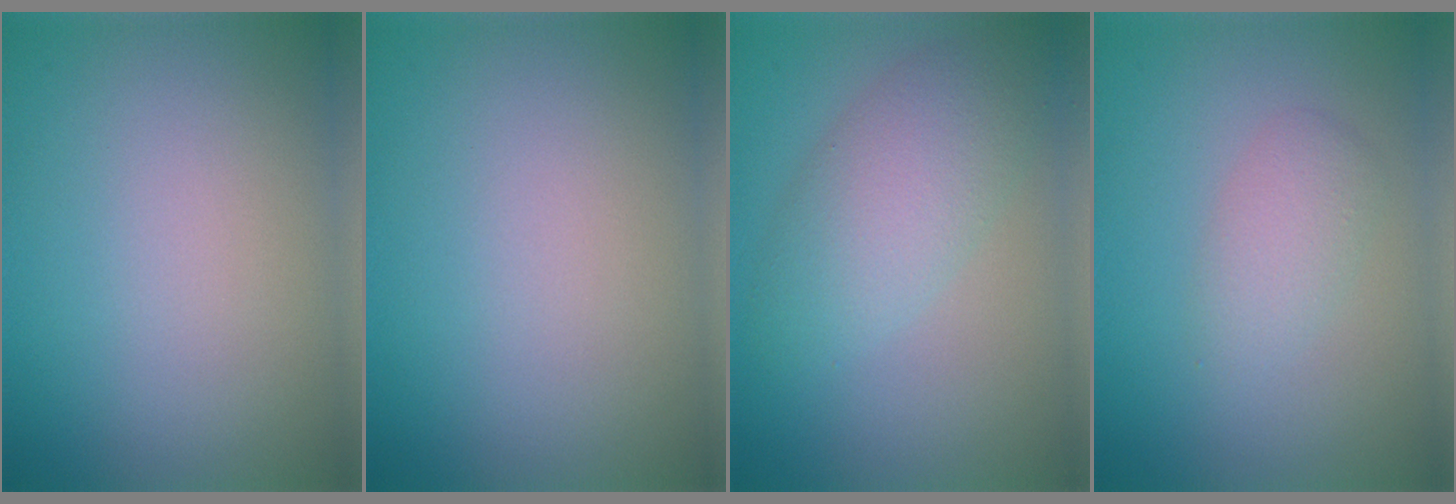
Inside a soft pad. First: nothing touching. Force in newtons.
{"total": 0.0}
{"total": 4.1, "press": 4.1, "slide": 0.2}
{"total": 2.0, "press": 2.0, "slide": 0.0}